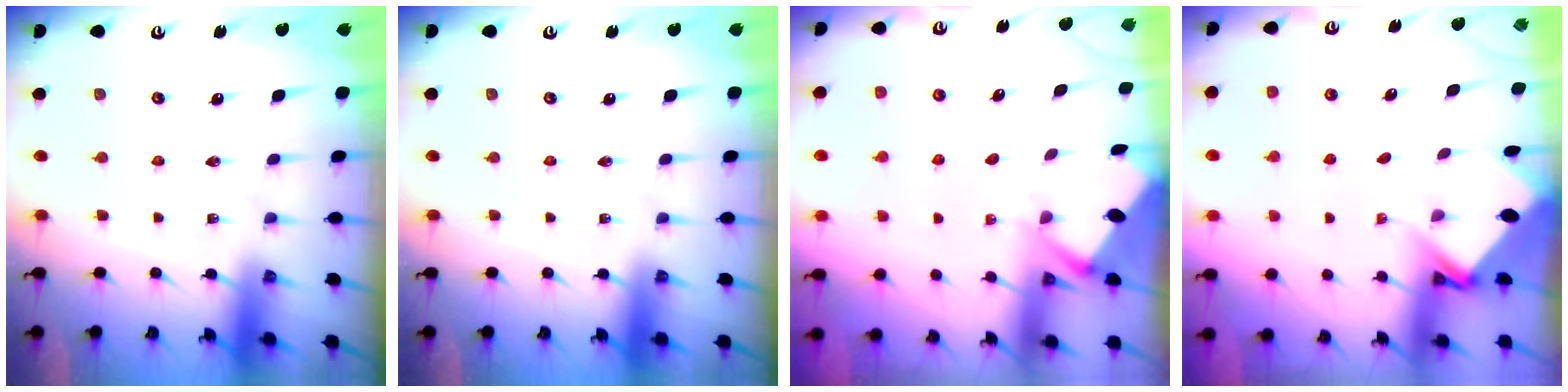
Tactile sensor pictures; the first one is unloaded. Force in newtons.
{"total": 0.0}
{"total": 2.6, "press": 2.6, "slide": 0.4}
{"total": 3.9, "press": 3.9, "slide": 0.2}